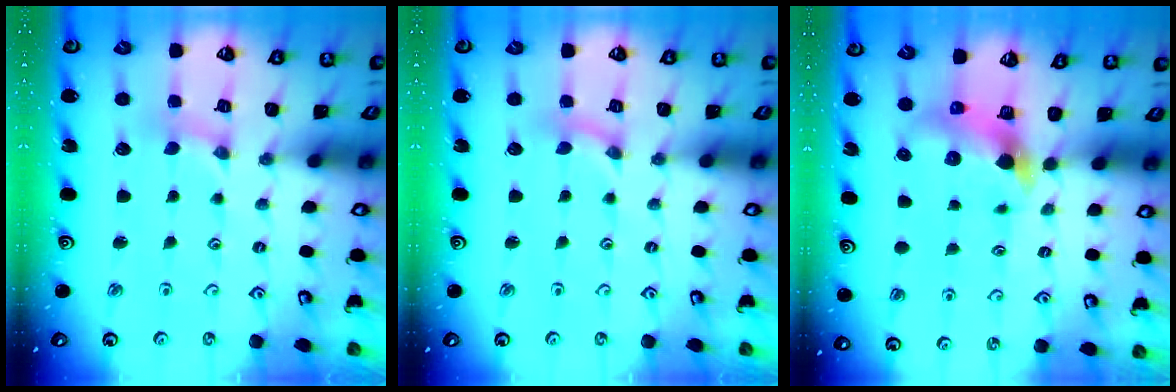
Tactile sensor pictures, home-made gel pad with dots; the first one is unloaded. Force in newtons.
{"total": 0.0}
{"total": 7.1, "press": 7.0, "slide": 0.8}